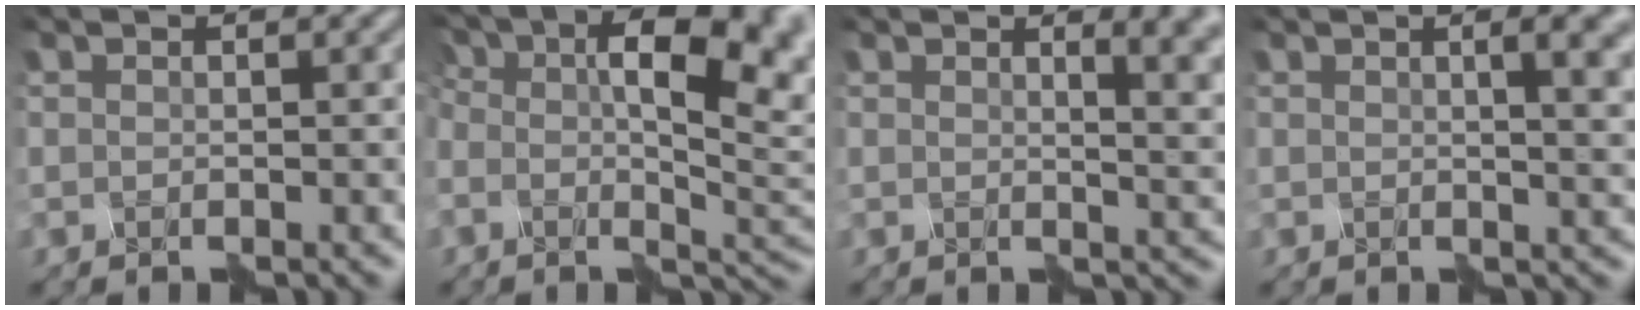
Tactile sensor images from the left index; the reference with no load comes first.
{"total": 10.4, "force": [1.7, 4.9, 9.0], "torque": [-0.121, 0.011, 0.025]}
{"total": 5.4, "force": [1.8, 2.3, 4.5], "torque": [-0.009, 0.028, 0.016]}
{"total": 5.7, "force": [1.9, 2.4, 4.9], "torque": [-0.022, 0.038, 0.004]}